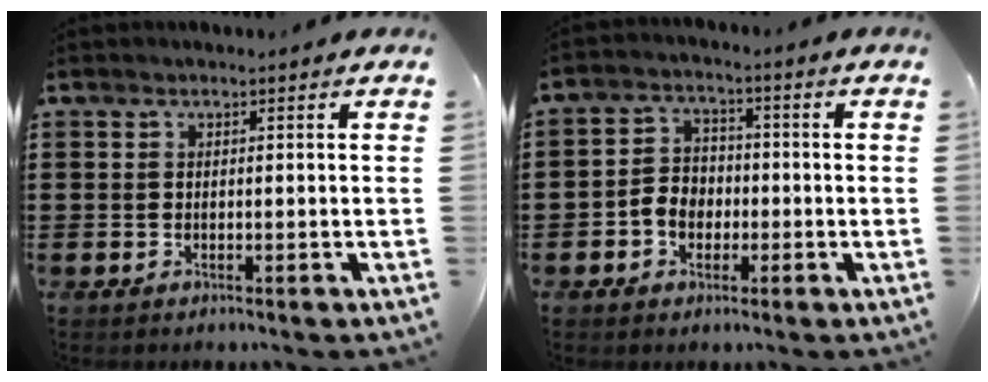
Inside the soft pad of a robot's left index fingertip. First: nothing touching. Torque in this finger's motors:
{"motor_torque": [0.38, 0.35, 0.19, 0.06]}